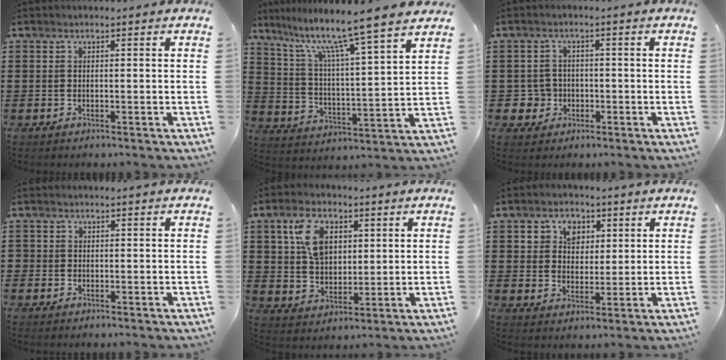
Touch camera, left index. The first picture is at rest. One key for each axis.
{"total": 9.8, "fx": 8.1, "fy": -0.8, "fz": 5.5, "tx": -0.130, "ty": -0.062, "tz": 0.126}
{"total": 3.3, "fx": -1.0, "fy": 3.1, "fz": 0.6, "tx": -0.032, "ty": 0.003, "tz": -0.025}
{"total": 0.9, "fx": -0.1, "fy": 0.9, "fz": 0.0, "tx": -0.004, "ty": 0.005, "tz": -0.003}
{"total": 7.9, "fx": 2.9, "fy": 5.1, "fz": 5.3, "tx": -0.104, "ty": 0.011, "tz": 0.050}
{"total": 4.6, "fx": 2.3, "fy": 3.7, "fz": 1.3, "tx": -0.037, "ty": 0.013, "tz": 0.038}